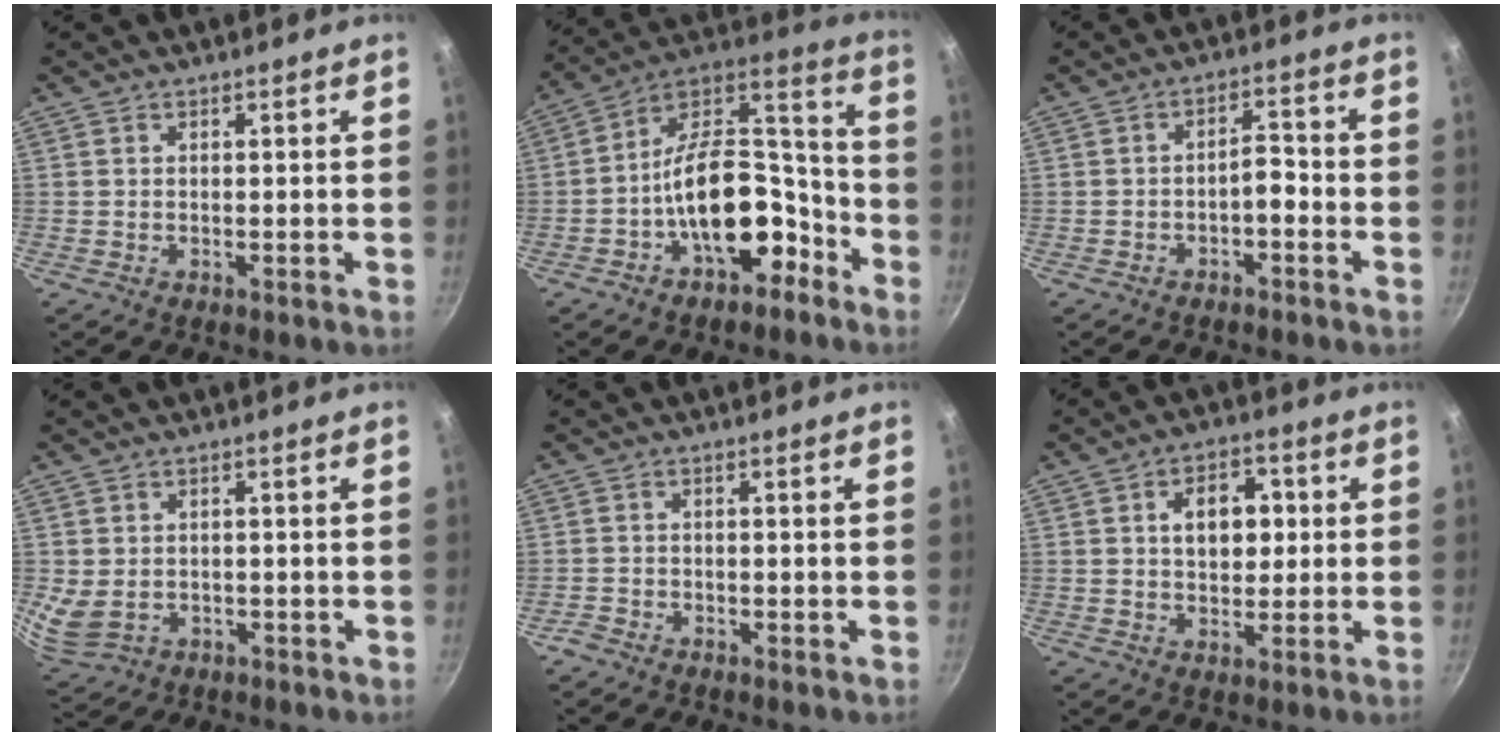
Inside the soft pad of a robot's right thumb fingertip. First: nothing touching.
{"total": 18.7, "force": [-7.4, 10.6, 13.5], "torque": [-0.161, 0.094, -0.117]}
{"total": 3.6, "force": [-1.8, 1.6, 2.7], "torque": [-0.031, 0.030, -0.027]}
{"total": 6.3, "force": [-0.7, 5.0, 3.9], "torque": [-0.073, -0.005, 0.001]}
{"total": 1.6, "force": [-1.3, 0.9, 0.4], "torque": [-0.014, 0.009, -0.026]}
{"total": 9.0, "force": [1.6, 6.1, 6.4], "torque": [-0.062, 0.008, 0.021]}